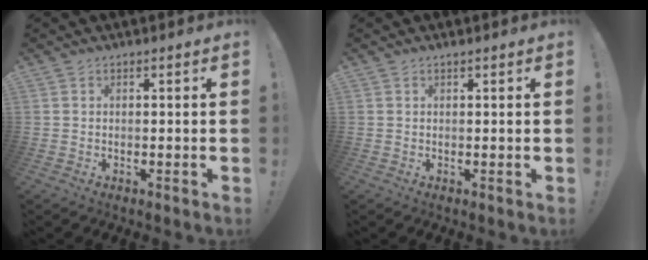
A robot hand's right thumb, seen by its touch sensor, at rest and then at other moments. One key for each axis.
{"total": 0.5, "fx": 0.4, "fy": -0.2, "fz": 0.2, "tx": 0.004, "ty": -0.004, "tz": 0.006}